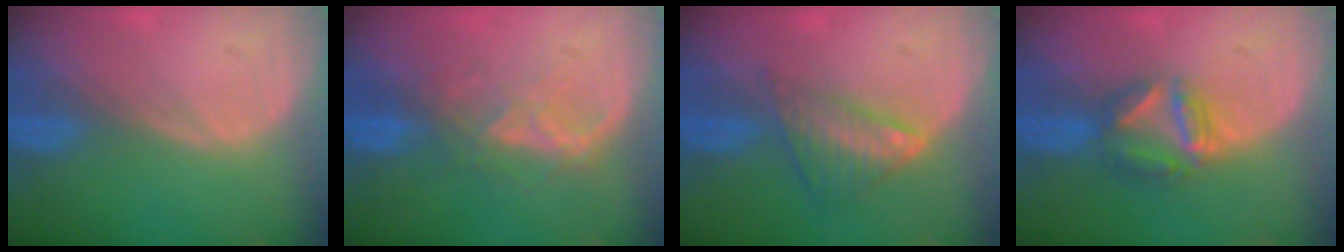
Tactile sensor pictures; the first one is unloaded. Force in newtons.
{"total": 4.6, "press": 4.6, "slide": 0.6}
{"total": 6.0, "press": 5.2, "slide": 3.0}
{"total": 6.2, "press": 5.6, "slide": 2.7}